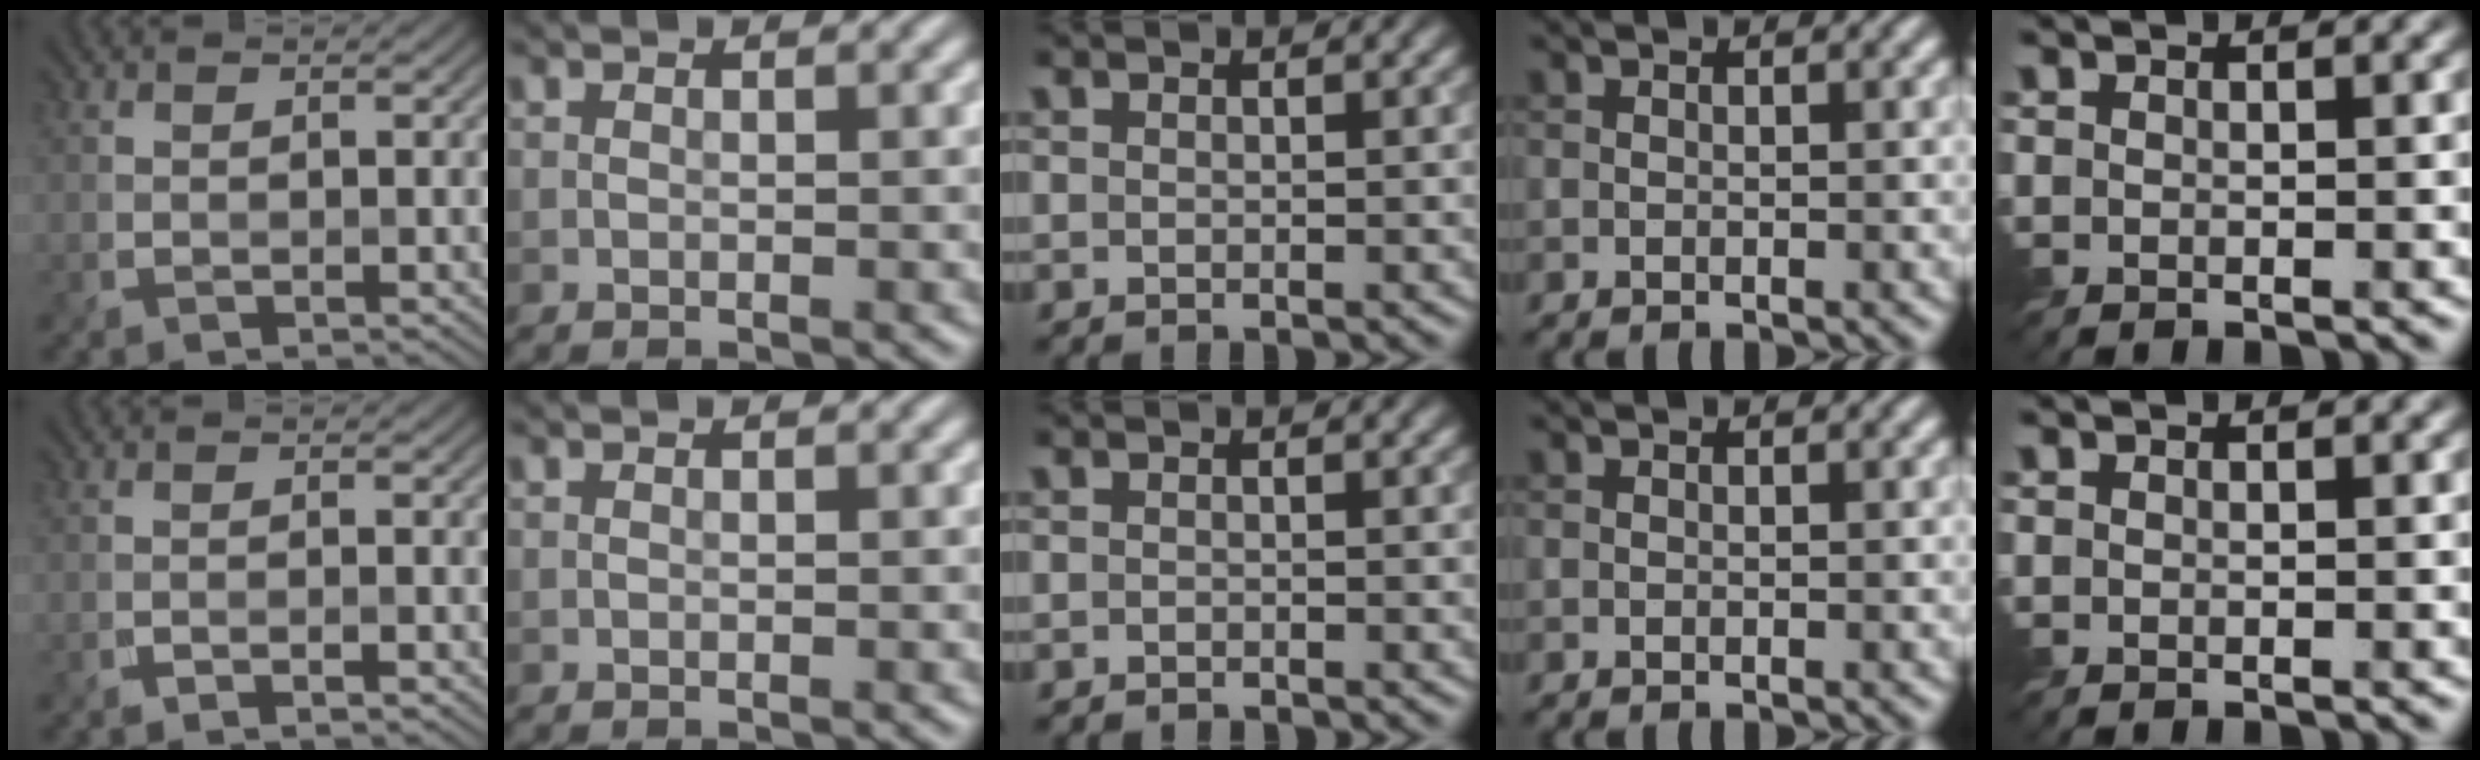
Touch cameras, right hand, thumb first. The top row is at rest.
{"thumb": {"total": 1.1, "force": [-0.5, 0.2, 0.9], "torque": [-0.012, 0.000, -0.013]}, "middle": {"total": 0.6, "force": [-0.6, 0.1, 0.1], "torque": [0.001, -0.004, -0.011]}}